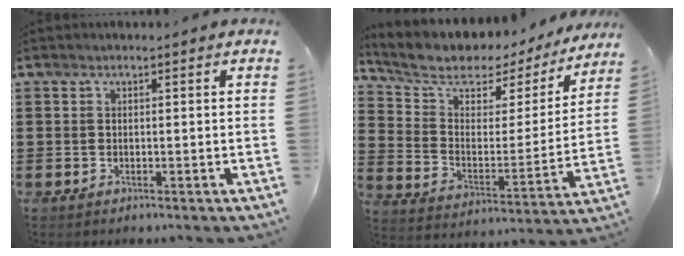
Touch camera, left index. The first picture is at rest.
{"total": 6.9, "force": [5.4, 3.3, 2.8], "torque": [-0.082, -0.043, 0.087]}